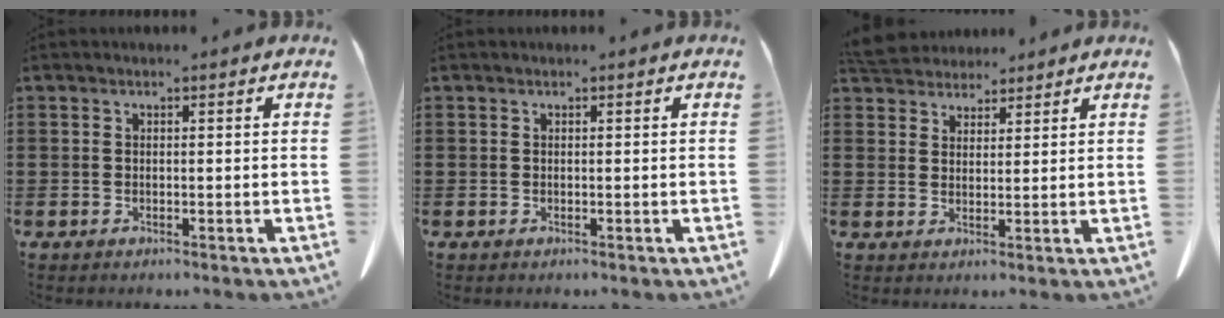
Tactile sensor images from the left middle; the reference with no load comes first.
{"total": 0.0}
{"total": 4.9, "force": [4.6, 1.4, 0.8], "torque": [-0.033, -0.010, 0.089]}